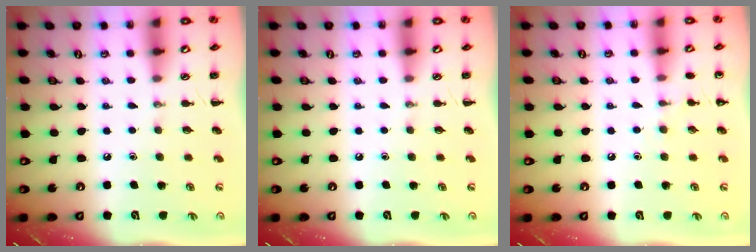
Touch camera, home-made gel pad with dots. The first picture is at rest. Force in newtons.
{"total": 0.0}
{"total": 5.5, "press": 5.3, "slide": 1.6}